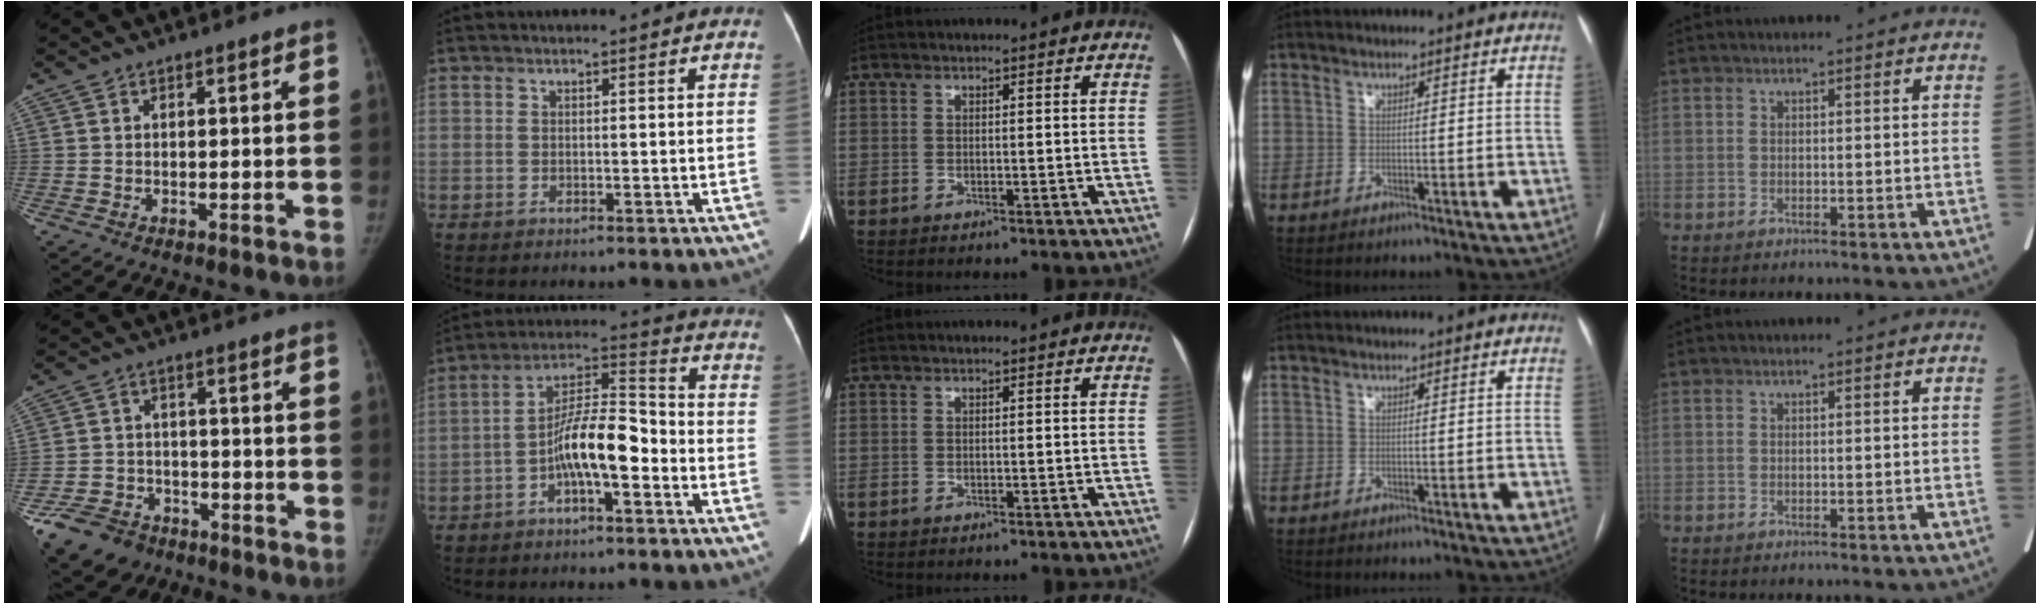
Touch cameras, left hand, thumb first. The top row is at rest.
{"thumb": {"total": 10.8, "force": [-7.4, 7.1, 3.2], "torque": [-0.058, 0.036, -0.125]}, "index": {"total": 10.0, "force": [-3.8, 2.5, 8.9], "torque": [-0.170, 0.023, -0.067]}}